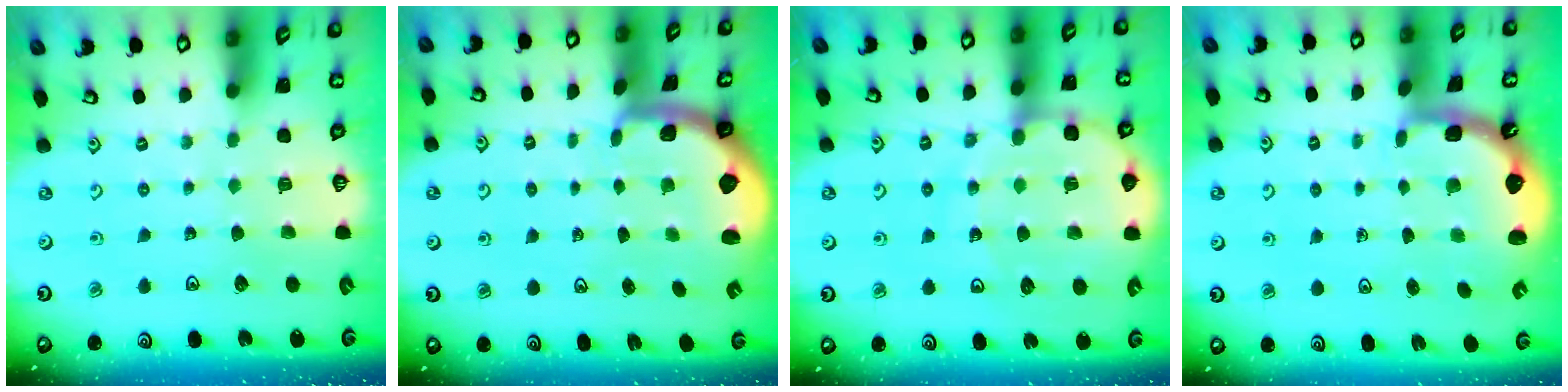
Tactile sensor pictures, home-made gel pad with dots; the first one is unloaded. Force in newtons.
{"total": 1.1, "press": 1.0, "slide": 0.3}
{"total": 13.3, "press": 12.8, "slide": 3.5}
{"total": 2.5, "press": 1.9, "slide": 1.6}